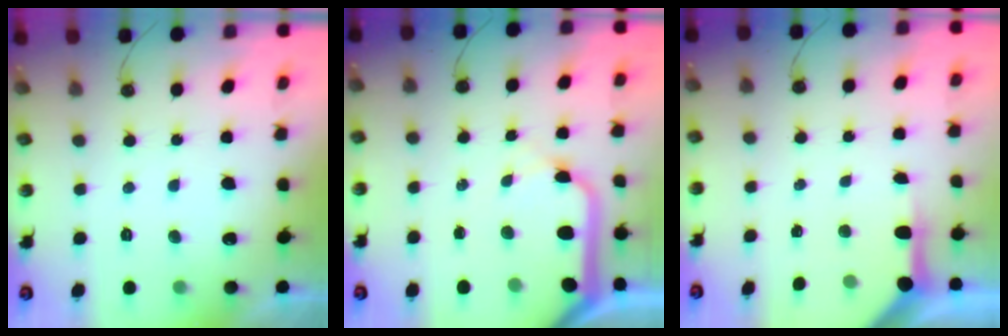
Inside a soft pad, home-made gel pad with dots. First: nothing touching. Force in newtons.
{"total": 15.1, "press": 14.9, "slide": 2.3}
{"total": 4.0, "press": 3.9, "slide": 0.2}